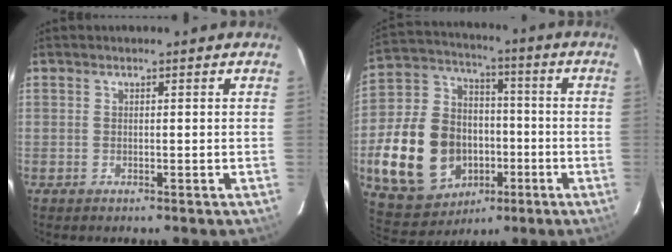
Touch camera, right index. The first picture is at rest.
{"total": 21.0, "force": [-5.8, 16.2, 12.1], "torque": [-0.293, 0.028, -0.071]}